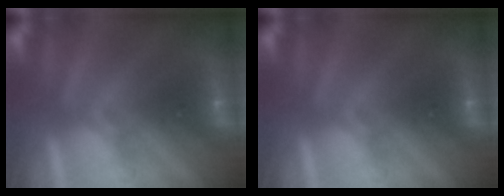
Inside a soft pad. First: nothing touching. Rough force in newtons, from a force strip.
{"total": 0.0}